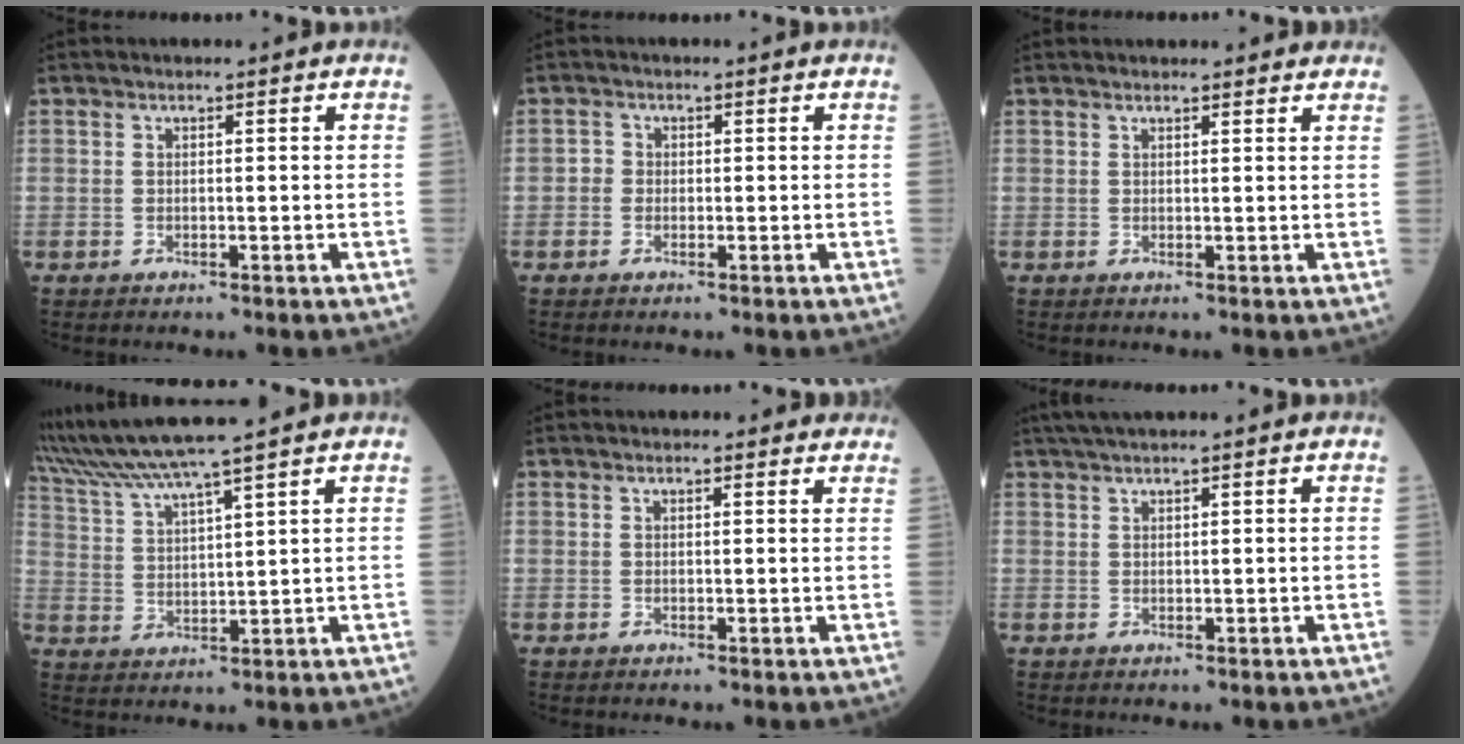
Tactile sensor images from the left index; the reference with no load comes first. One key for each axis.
{"total": 1.2, "fx": -0.4, "fy": 1.1, "fz": 0.3, "tx": -0.001, "ty": 0.006, "tz": -0.009}
{"total": 6.4, "fx": 5.9, "fy": 1.5, "fz": 2.2, "tx": -0.023, "ty": 0.025, "tz": 0.063}
{"total": 11.1, "fx": 9.7, "fy": -2.1, "fz": 5.0, "tx": -0.101, "ty": 0.018, "tz": 0.180}
{"total": 4.0, "fx": 3.7, "fy": 1.2, "fz": 1.0, "tx": -0.004, "ty": 0.013, "tz": 0.033}
{"total": 4.4, "fx": 3.7, "fy": -0.2, "fz": 2.4, "tx": -0.039, "ty": 0.031, "tz": 0.068}